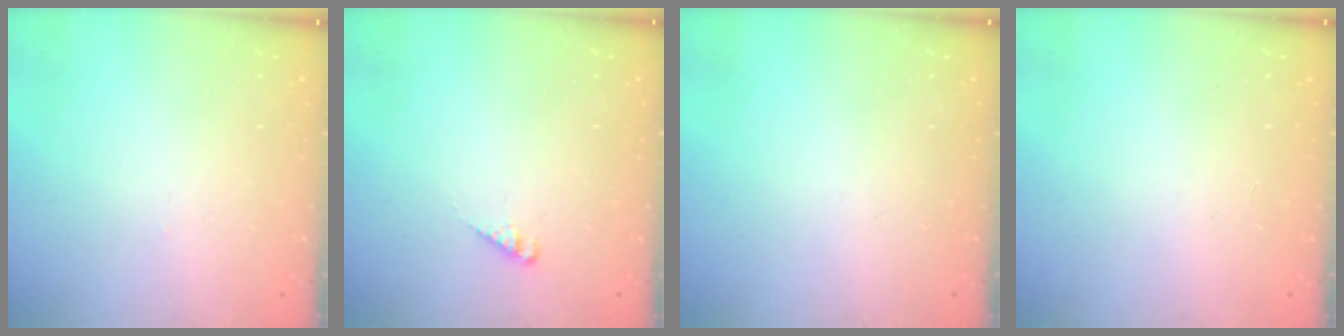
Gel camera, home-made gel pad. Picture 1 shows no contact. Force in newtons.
{"total": 3.0, "press": 3.0, "slide": 0.2}
{"total": 0.0}
{"total": 0.0}